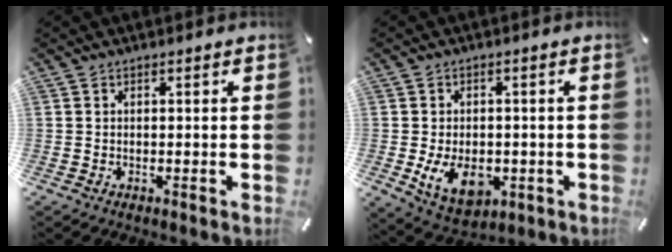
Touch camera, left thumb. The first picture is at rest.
{"total": 9.5, "force": [-2.0, 6.6, 6.5], "torque": [-0.119, -0.005, -0.034]}